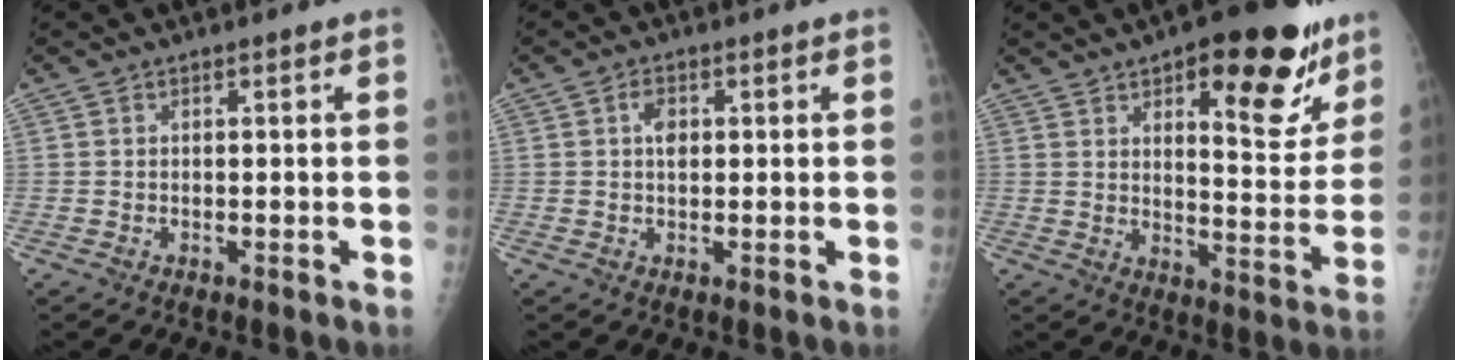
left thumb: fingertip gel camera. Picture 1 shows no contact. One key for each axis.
{"total": 2.8, "fx": 0.6, "fy": 1.9, "fz": 2.0, "tx": -0.025, "ty": 0.003, "tz": 0.007}
{"total": 19.4, "fx": 10.8, "fy": 7.6, "fz": 14.2, "tx": -0.138, "ty": -0.054, "tz": 0.151}